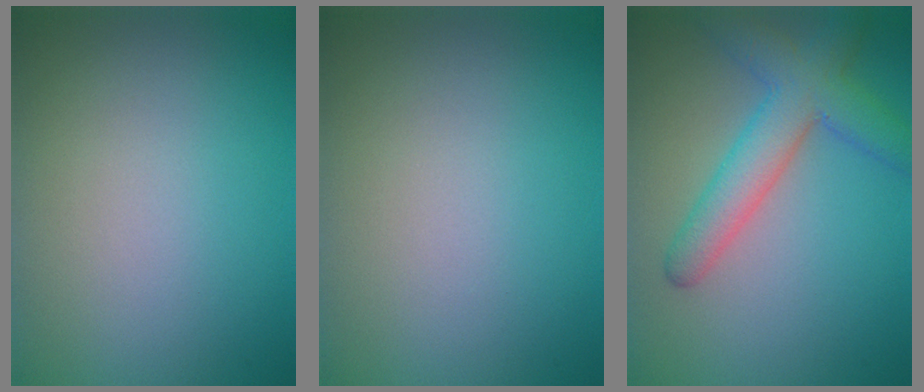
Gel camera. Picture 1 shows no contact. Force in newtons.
{"total": 0.0}
{"total": 5.5, "press": 5.5, "slide": 0.2}